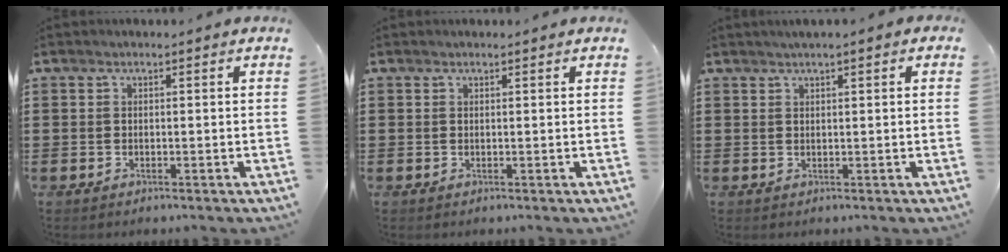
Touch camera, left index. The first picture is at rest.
{"total": 0.0}
{"total": 1.0, "force": [0.6, 0.0, 0.7], "torque": [-0.014, 0.002, 0.011]}